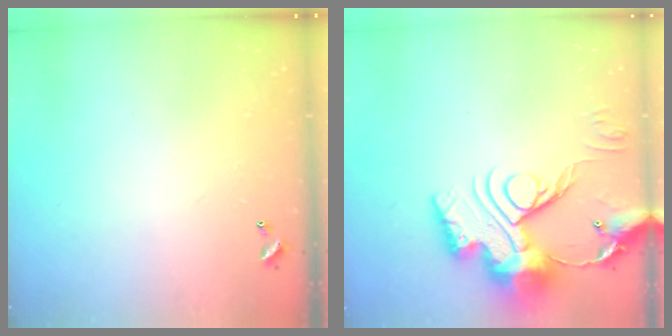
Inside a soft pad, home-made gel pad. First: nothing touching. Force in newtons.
{"total": 18.7, "press": 18.6, "slide": 1.7}